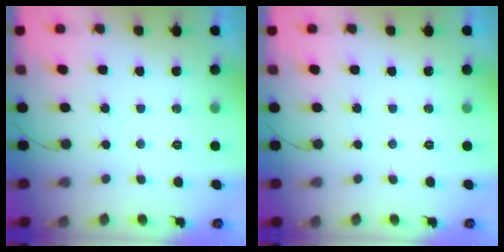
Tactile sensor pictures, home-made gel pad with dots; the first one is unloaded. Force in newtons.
{"total": 0.0}